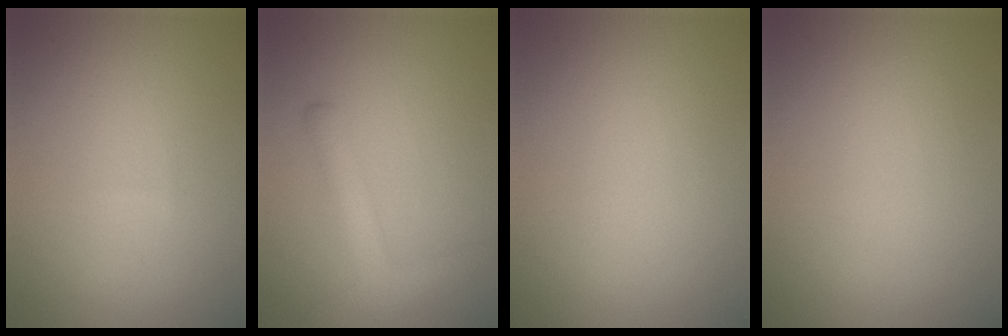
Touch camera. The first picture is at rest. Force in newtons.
{"total": 3.0, "press": 3.0, "slide": 0.2}
{"total": 0.0}
{"total": 0.0}